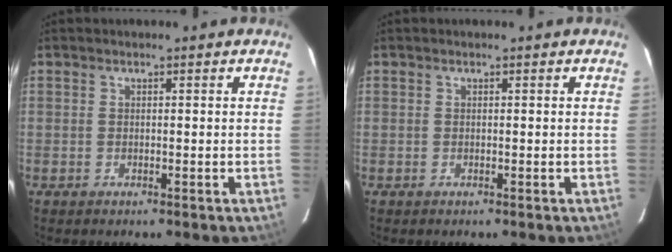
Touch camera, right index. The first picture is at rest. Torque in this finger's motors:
{"motor_torque": [0.05, 0.11, 0.05, 0.01]}